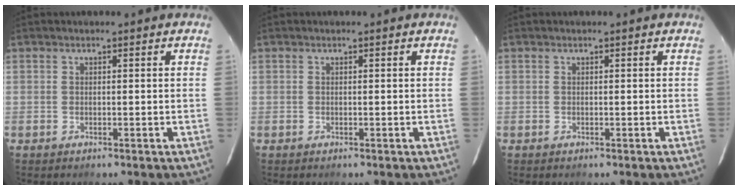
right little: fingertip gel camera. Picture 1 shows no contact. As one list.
[{"total": 0.0}, {"total": 0.0}]